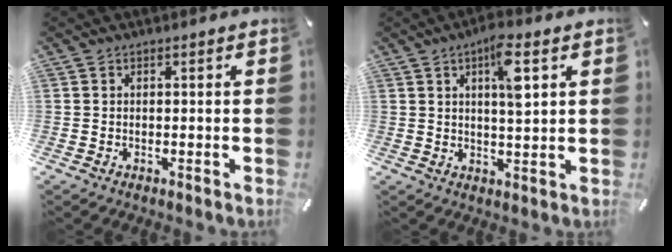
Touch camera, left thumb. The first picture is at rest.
{"total": 7.6, "force": [3.0, 2.0, 6.7], "torque": [-0.106, -0.010, 0.044]}